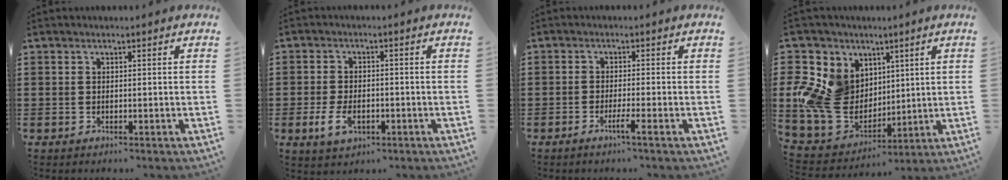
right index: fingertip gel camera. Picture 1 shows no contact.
{"total": 3.9, "force": [-1.2, 2.3, 2.9], "torque": [-0.068, -0.004, -0.025]}
{"total": 2.7, "force": [-1.5, -0.1, 2.2], "torque": [-0.043, -0.006, -0.031]}
{"total": 12.7, "force": [1.6, 11.1, 5.9], "torque": [-0.186, -0.007, 0.037]}